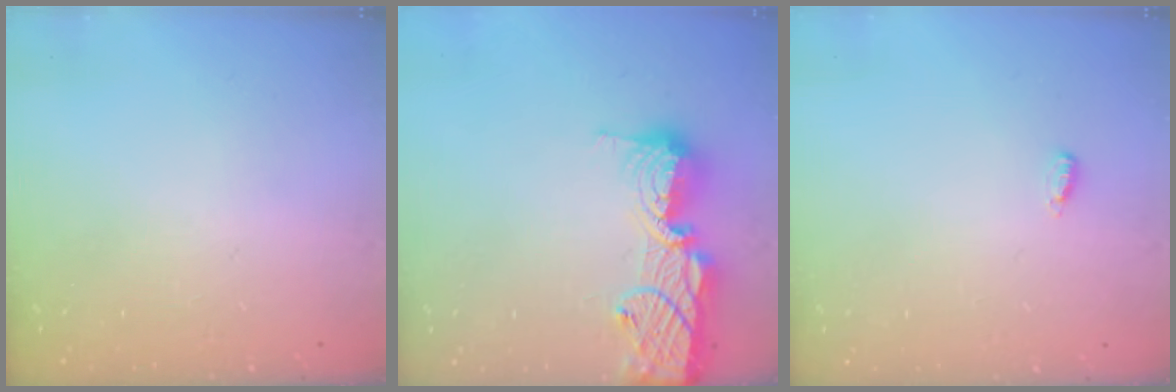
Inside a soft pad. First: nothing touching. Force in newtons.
{"total": 16.6, "press": 16.1, "slide": 4.0}
{"total": 7.1, "press": 3.0, "slide": 6.4}